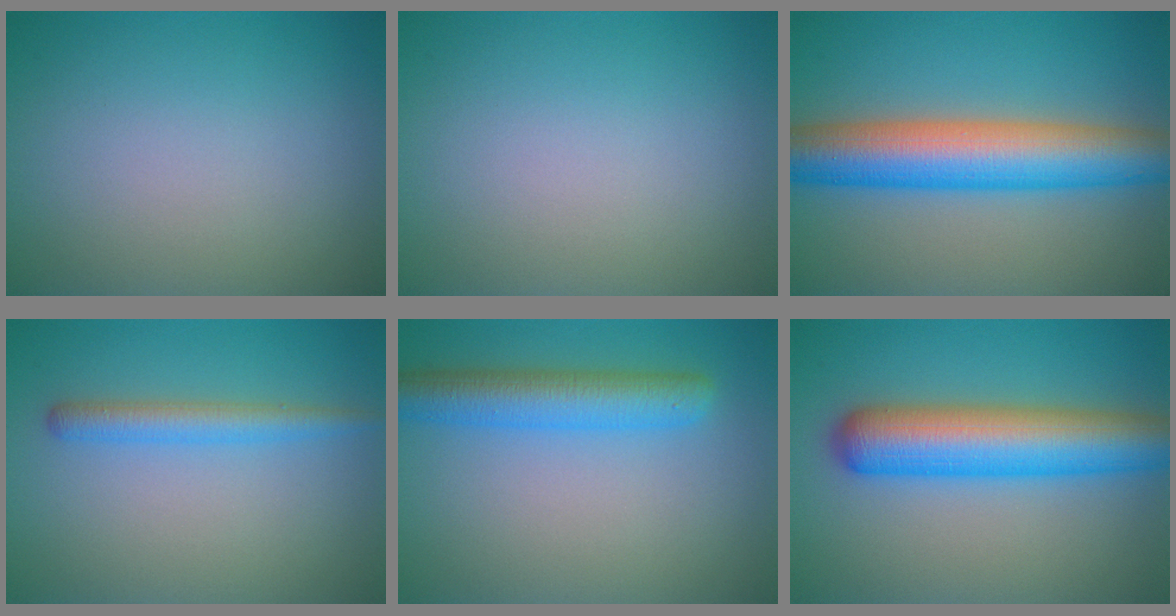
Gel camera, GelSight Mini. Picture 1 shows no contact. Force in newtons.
{"total": 0.0}
{"total": 9.8, "press": 9.8, "slide": 0.1}
{"total": 2.6, "press": 2.6, "slide": 0.1}
{"total": 5.1, "press": 5.1, "slide": 0.3}
{"total": 8.6, "press": 8.6, "slide": 0.2}